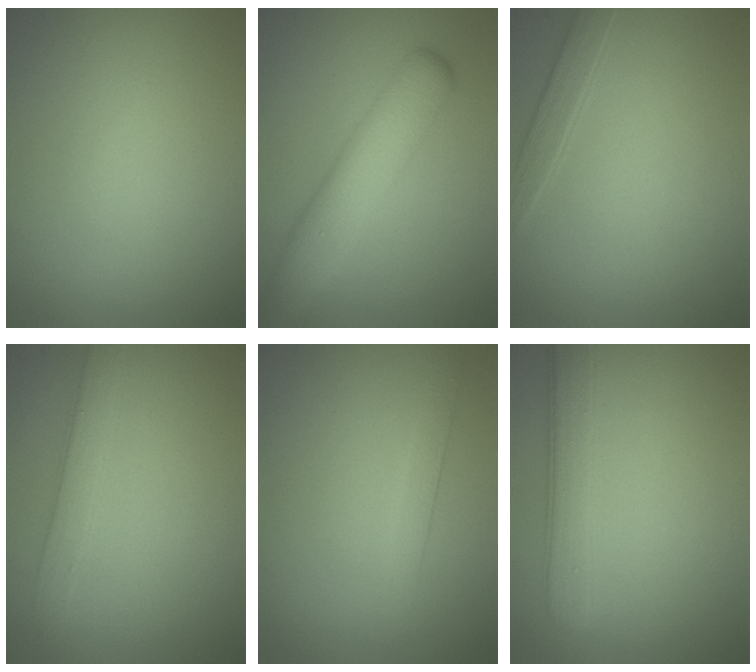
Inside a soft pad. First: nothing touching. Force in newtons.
{"total": 5.2, "press": 5.2, "slide": 0.3}
{"total": 1.6, "press": 1.6, "slide": 0.1}
{"total": 2.5, "press": 2.5, "slide": 0.1}
{"total": 1.6, "press": 1.6, "slide": 0.1}
{"total": 3.9, "press": 3.9, "slide": 0.2}